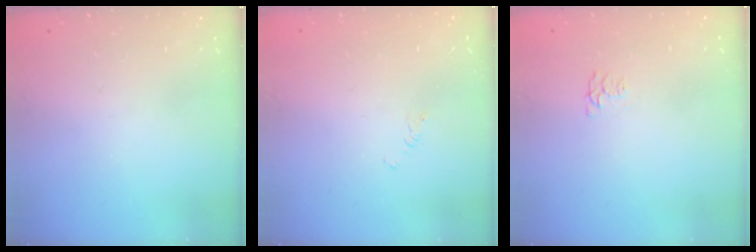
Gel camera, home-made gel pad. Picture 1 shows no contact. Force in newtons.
{"total": 1.2, "press": 1.2, "slide": 0.2}
{"total": 4.5, "press": 4.4, "slide": 0.6}